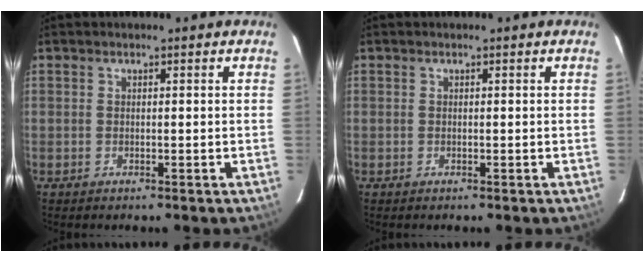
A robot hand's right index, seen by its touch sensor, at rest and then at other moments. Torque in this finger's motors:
{"motor_torque": [0.00, 0.00, 0.02, 0.00]}